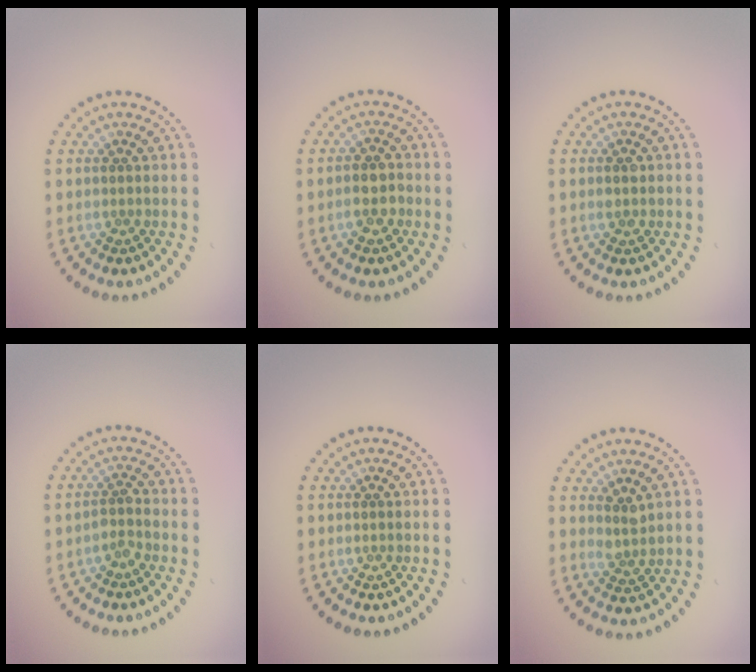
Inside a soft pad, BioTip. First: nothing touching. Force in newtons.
{"total": 2.5, "press": 2.4, "slide": 0.7}
{"total": 1.0, "press": 1.0, "slide": 0.1}
{"total": 1.3, "press": 1.1, "slide": 0.7}
{"total": 0.0}
{"total": 1.7, "press": 1.3, "slide": 1.1}